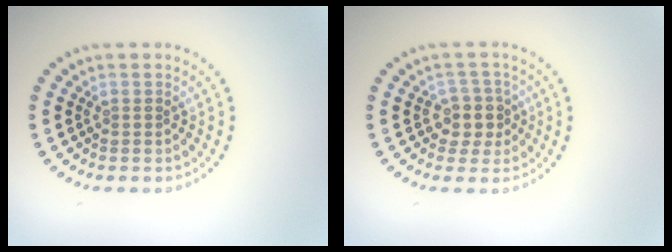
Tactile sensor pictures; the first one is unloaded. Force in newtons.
{"total": 2.7, "press": 2.3, "slide": 1.4}